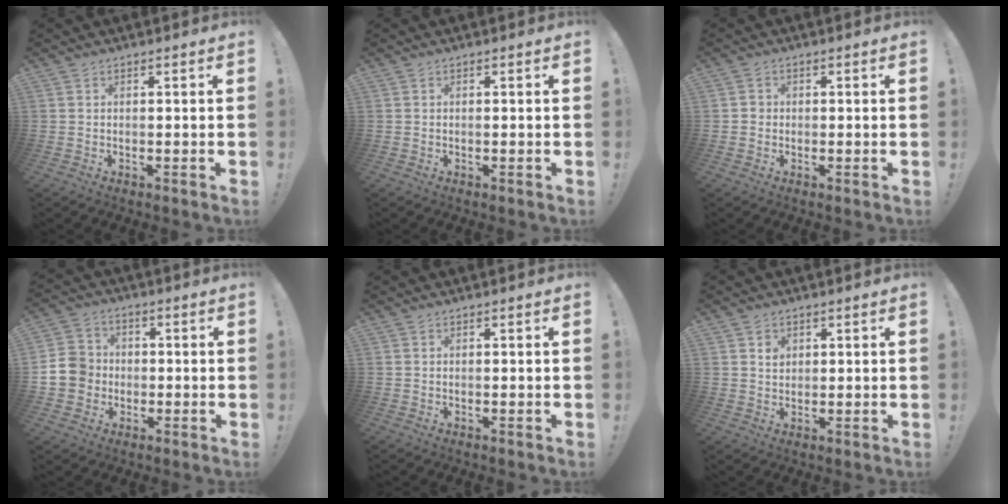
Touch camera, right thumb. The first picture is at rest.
{"total": 0.0}
{"total": 2.0, "force": [-0.4, 1.9, 0.6], "torque": [-0.004, 0.004, -0.009]}
{"total": 9.6, "force": [-1.6, 8.9, 3.2], "torque": [-0.055, 0.025, -0.023]}
{"total": 0.0}
{"total": 2.3, "force": [1.2, 1.9, 0.6], "torque": [0.006, -0.008, 0.017]}